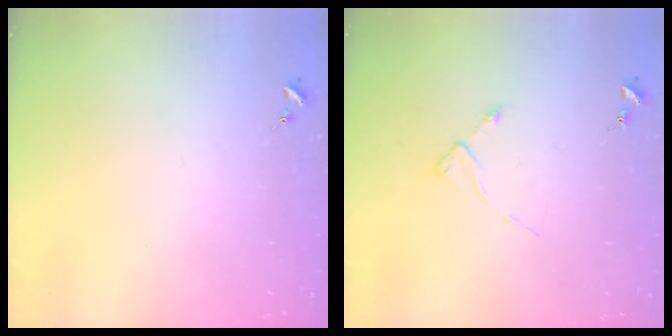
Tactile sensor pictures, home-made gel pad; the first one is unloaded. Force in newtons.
{"total": 2.9, "press": 2.8, "slide": 0.4}